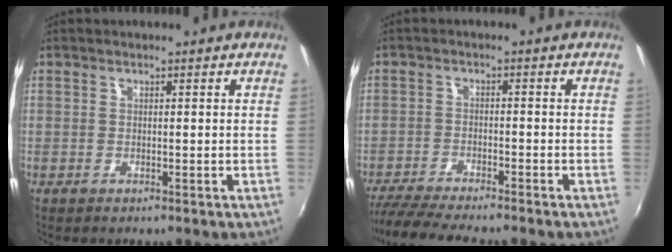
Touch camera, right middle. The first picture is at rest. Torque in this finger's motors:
{"motor_torque": [0.98, -0.96, 0.12, 0.11]}